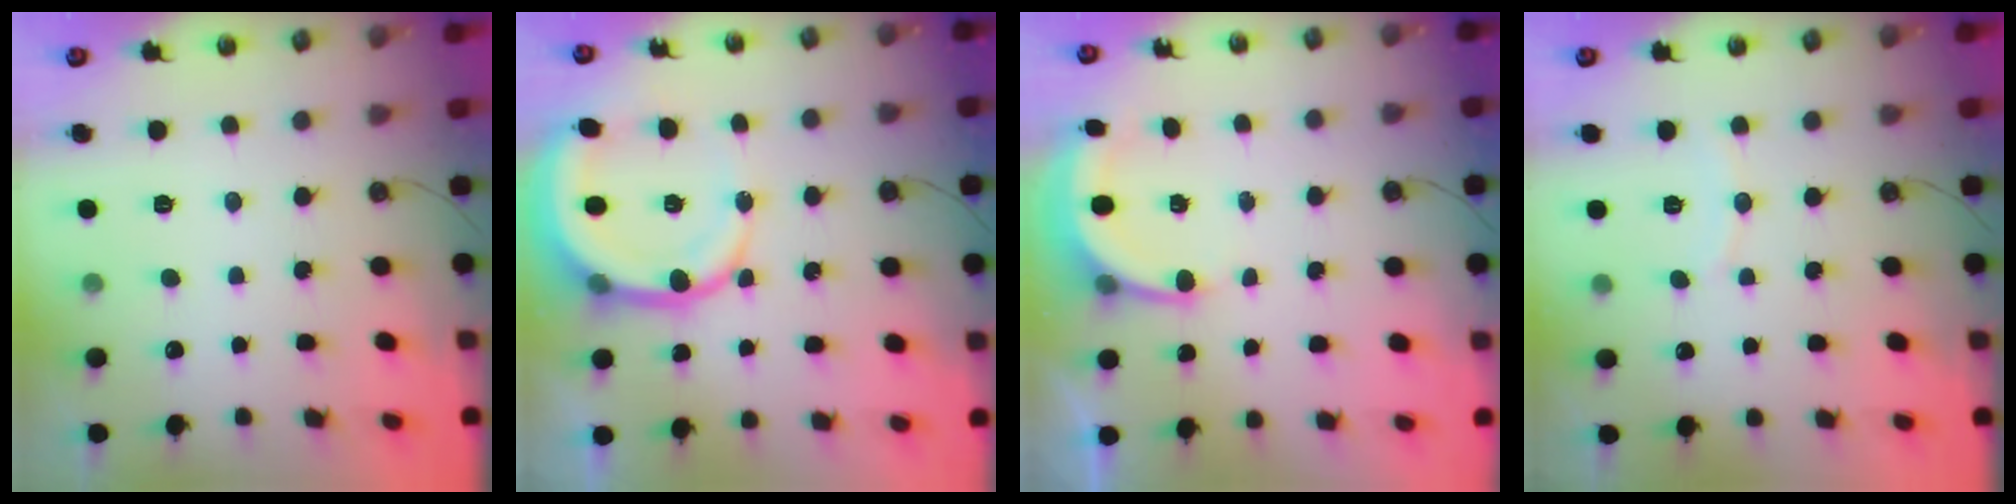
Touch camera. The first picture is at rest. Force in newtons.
{"total": 12.0, "press": 11.8, "slide": 2.2}
{"total": 5.5, "press": 5.4, "slide": 0.9}
{"total": 3.7, "press": 3.7, "slide": 0.2}